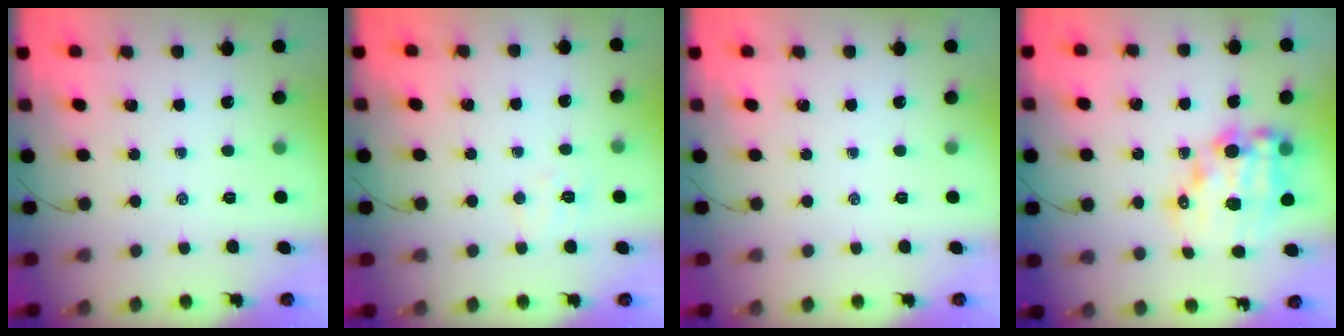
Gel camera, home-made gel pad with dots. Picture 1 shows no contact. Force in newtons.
{"total": 4.6, "press": 4.5, "slide": 0.9}
{"total": 0.0}
{"total": 14.6, "press": 14.3, "slide": 3.2}